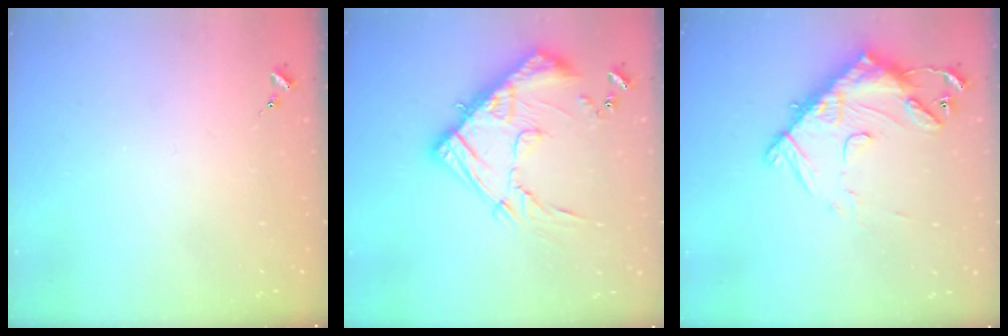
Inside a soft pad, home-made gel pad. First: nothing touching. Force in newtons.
{"total": 19.3, "press": 19.2, "slide": 2.0}
{"total": 15.5, "press": 15.4, "slide": 1.5}